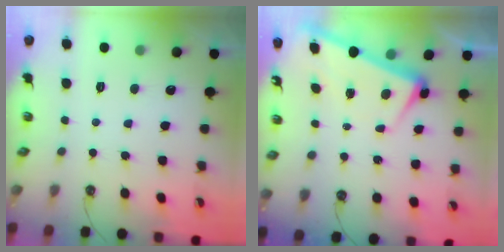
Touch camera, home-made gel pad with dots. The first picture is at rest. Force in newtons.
{"total": 3.0, "press": 2.8, "slide": 0.9}